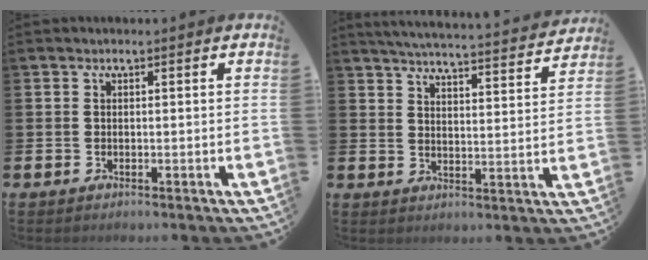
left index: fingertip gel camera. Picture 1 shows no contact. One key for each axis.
{"total": 5.2, "fx": 5.1, "fy": 0.1, "fz": 1.1, "tx": -0.034, "ty": -0.043, "tz": 0.085}